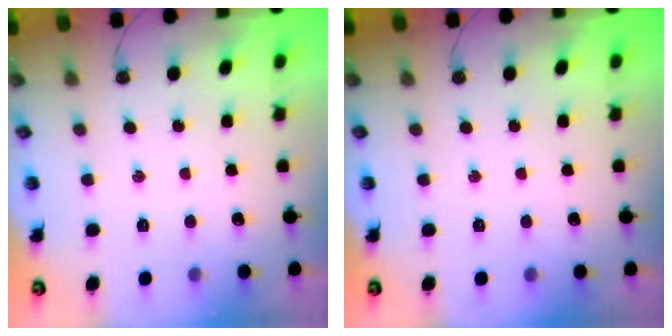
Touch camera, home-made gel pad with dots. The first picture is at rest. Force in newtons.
{"total": 0.0}